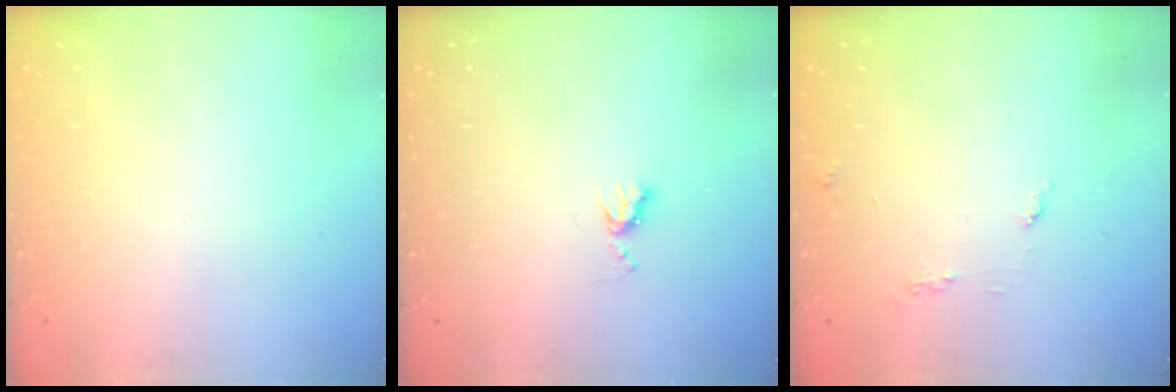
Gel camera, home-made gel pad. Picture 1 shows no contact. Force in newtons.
{"total": 4.4, "press": 4.3, "slide": 0.5}
{"total": 3.9, "press": 3.9, "slide": 0.3}